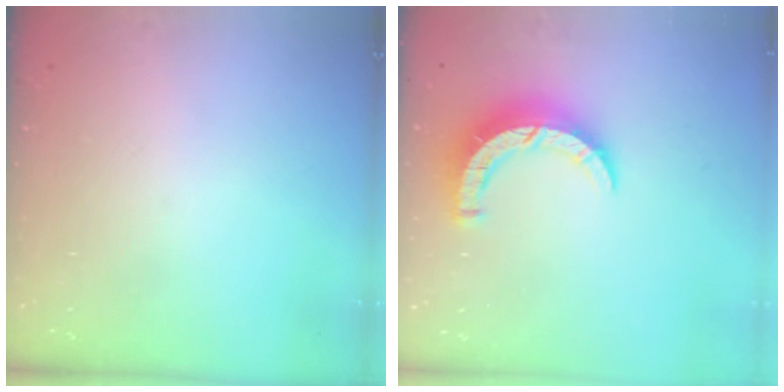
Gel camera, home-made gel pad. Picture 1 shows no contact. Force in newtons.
{"total": 10.4, "press": 10.3, "slide": 0.7}